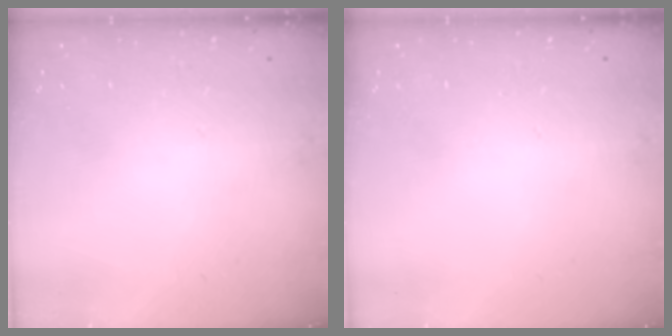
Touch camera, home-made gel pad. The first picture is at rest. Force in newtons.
{"total": 0.0}